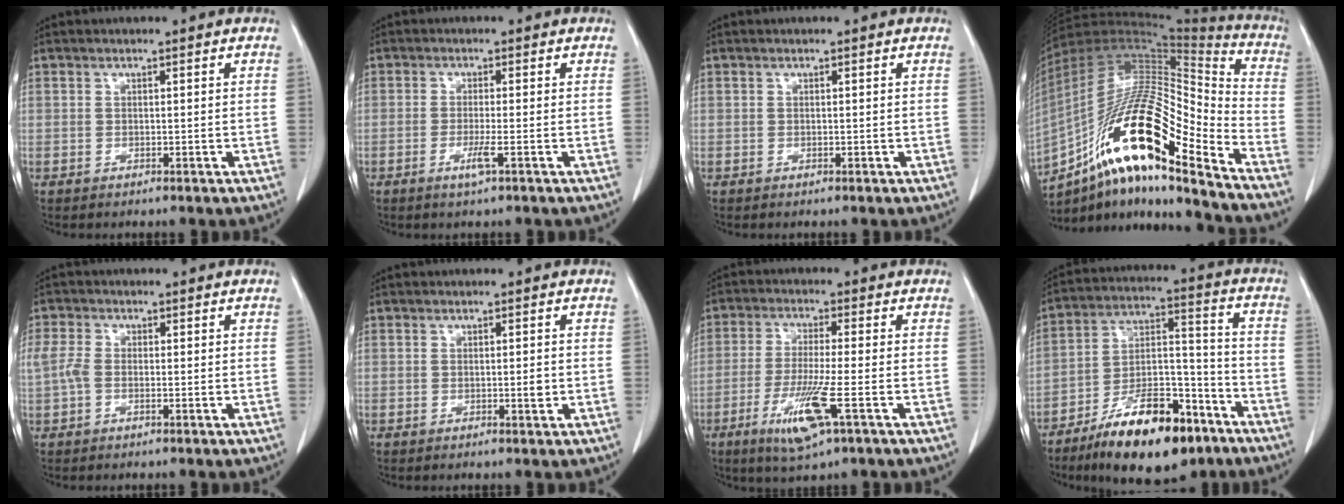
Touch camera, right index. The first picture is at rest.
{"total": 2.5, "force": [-1.2, -0.2, 2.2], "torque": [-0.043, -0.005, -0.024]}
{"total": 0.0}
{"total": 22.9, "force": [-13.1, 3.8, 18.3], "torque": [-0.332, 0.003, -0.229]}
{"total": 2.7, "force": [-0.5, 1.5, 2.1], "torque": [-0.063, 0.007, -0.014]}
{"total": 1.2, "force": [-0.2, 0.2, 1.2], "torque": [-0.018, -0.002, -0.004]}
{"total": 8.9, "force": [-3.9, 0.2, 8.1], "torque": [-0.158, -0.024, -0.071]}
{"total": 18.4, "force": [-12.1, 6.2, 12.4], "torque": [-0.211, 0.017, -0.202]}